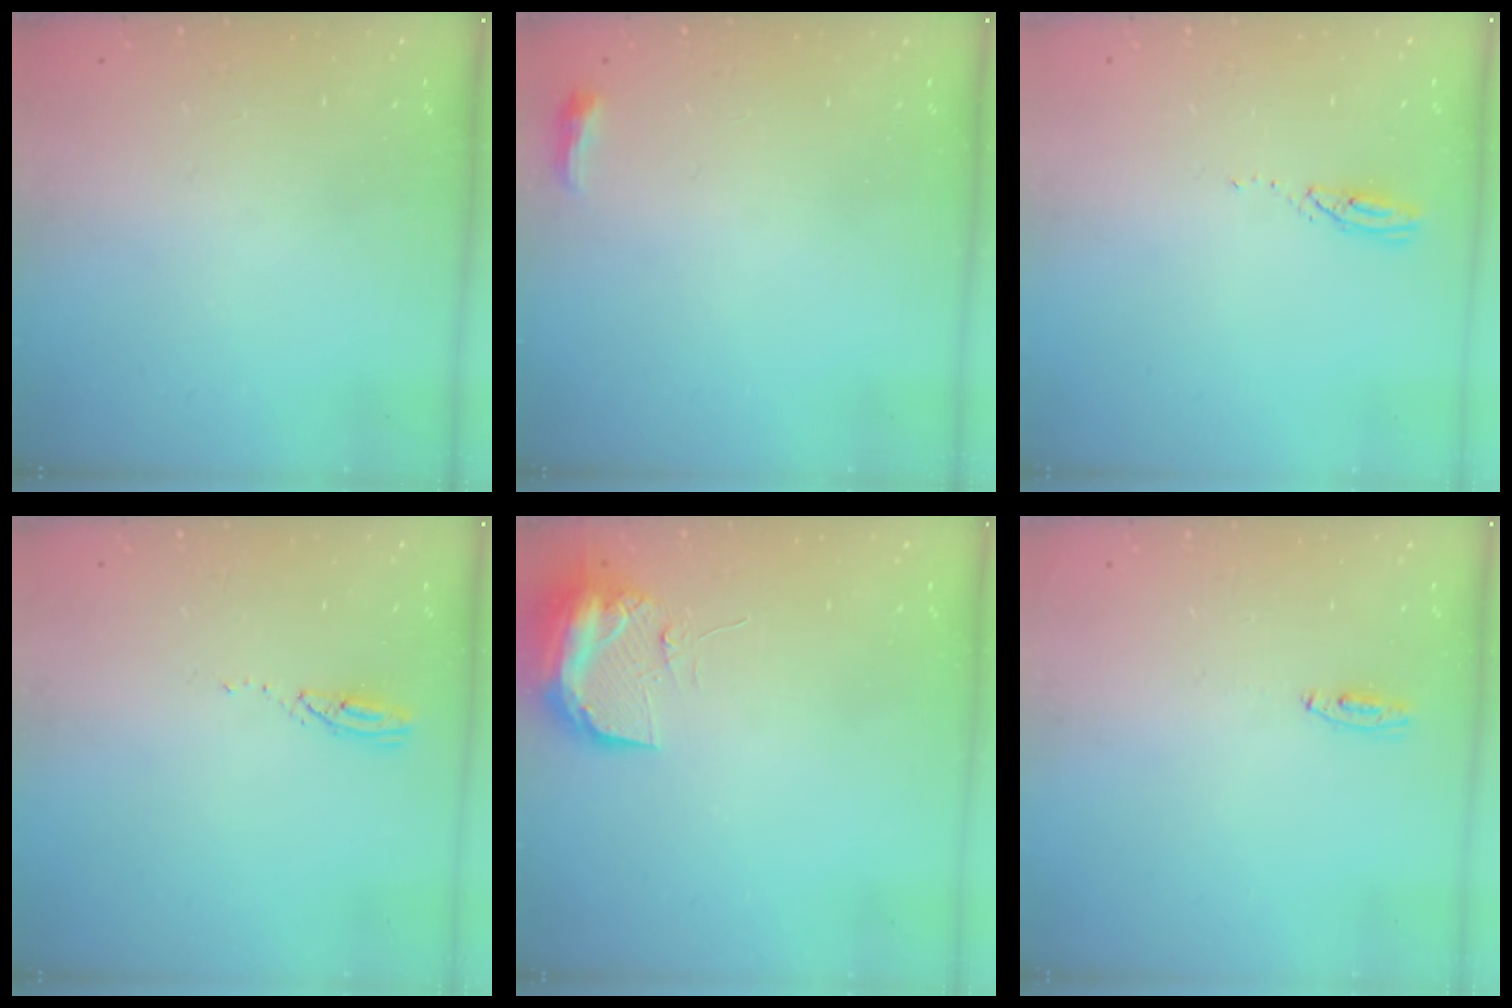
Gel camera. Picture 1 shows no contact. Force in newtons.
{"total": 3.6, "press": 3.4, "slide": 1.0}
{"total": 3.0, "press": 3.0, "slide": 0.2}
{"total": 3.1, "press": 3.1, "slide": 0.1}
{"total": 10.4, "press": 10.4, "slide": 1.2}
{"total": 3.1, "press": 2.8, "slide": 1.3}